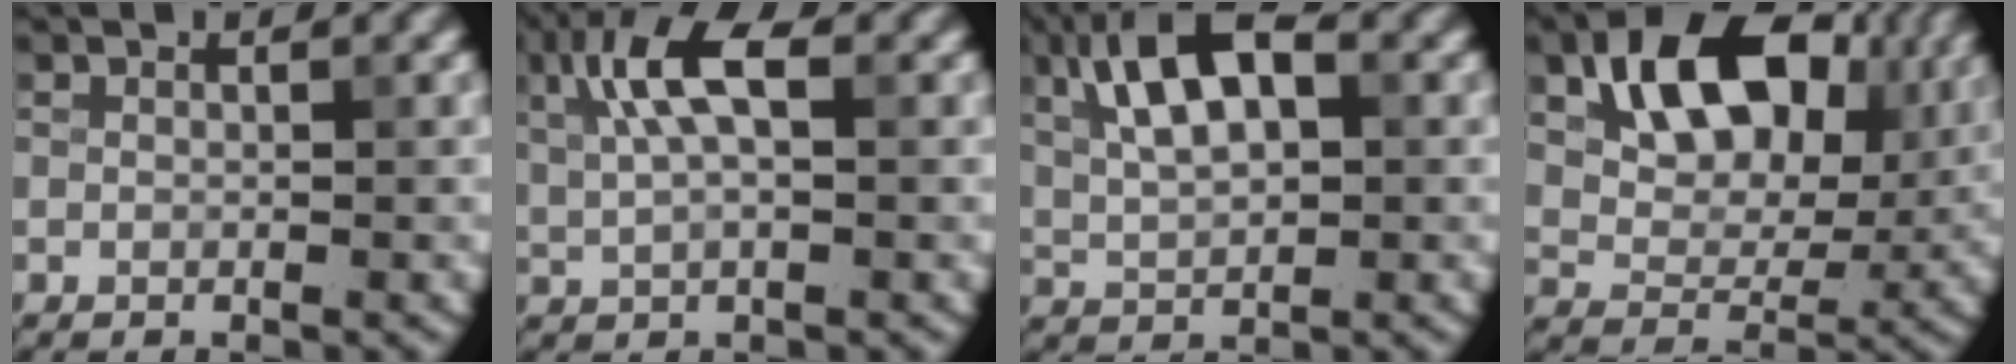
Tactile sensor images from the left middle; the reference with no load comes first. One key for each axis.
{"total": 5.5, "fx": 1.8, "fy": 2.2, "fz": 4.7, "tx": -0.099, "ty": 0.010, "tz": 0.029}
{"total": 8.2, "fx": 2.7, "fy": 3.8, "fz": 6.7, "tx": -0.119, "ty": 0.027, "tz": 0.035}
{"total": 10.6, "fx": 4.0, "fy": 6.7, "fz": 7.2, "tx": -0.114, "ty": 0.005, "tz": 0.065}